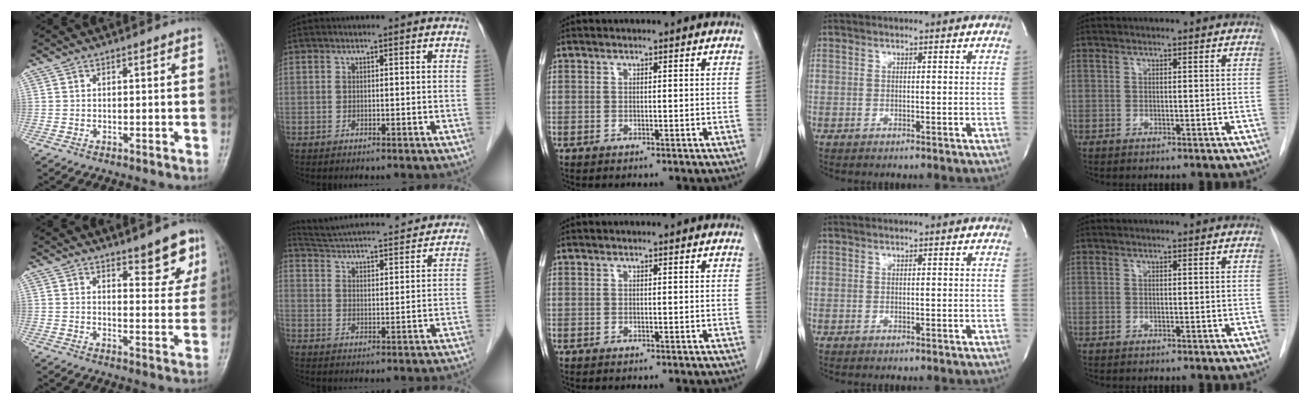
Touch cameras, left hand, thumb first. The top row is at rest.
{"thumb": {"total": 7.9, "force": [5.4, 2.7, 5.0], "torque": [-0.032, -0.035, 0.071]}, "index": {"total": 20.6, "force": [19.4, 2.7, 6.6], "torque": [-0.113, 0.006, 0.265]}}